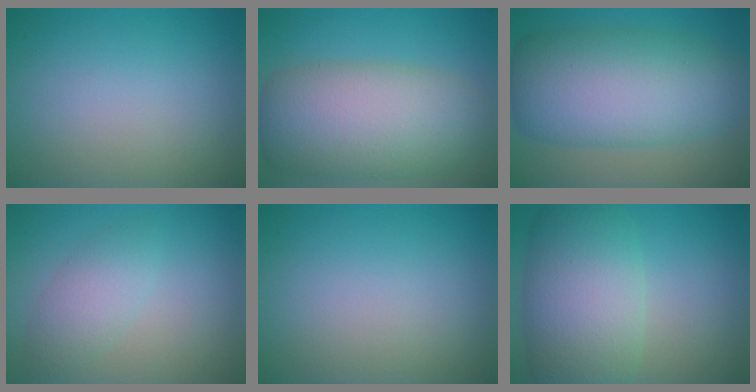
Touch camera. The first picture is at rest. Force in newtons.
{"total": 10.4, "press": 10.3, "slide": 0.5}
{"total": 10.8, "press": 10.8, "slide": 0.2}
{"total": 2.7, "press": 2.7, "slide": 0.0}
{"total": 0.0}
{"total": 8.9, "press": 8.9, "slide": 0.4}